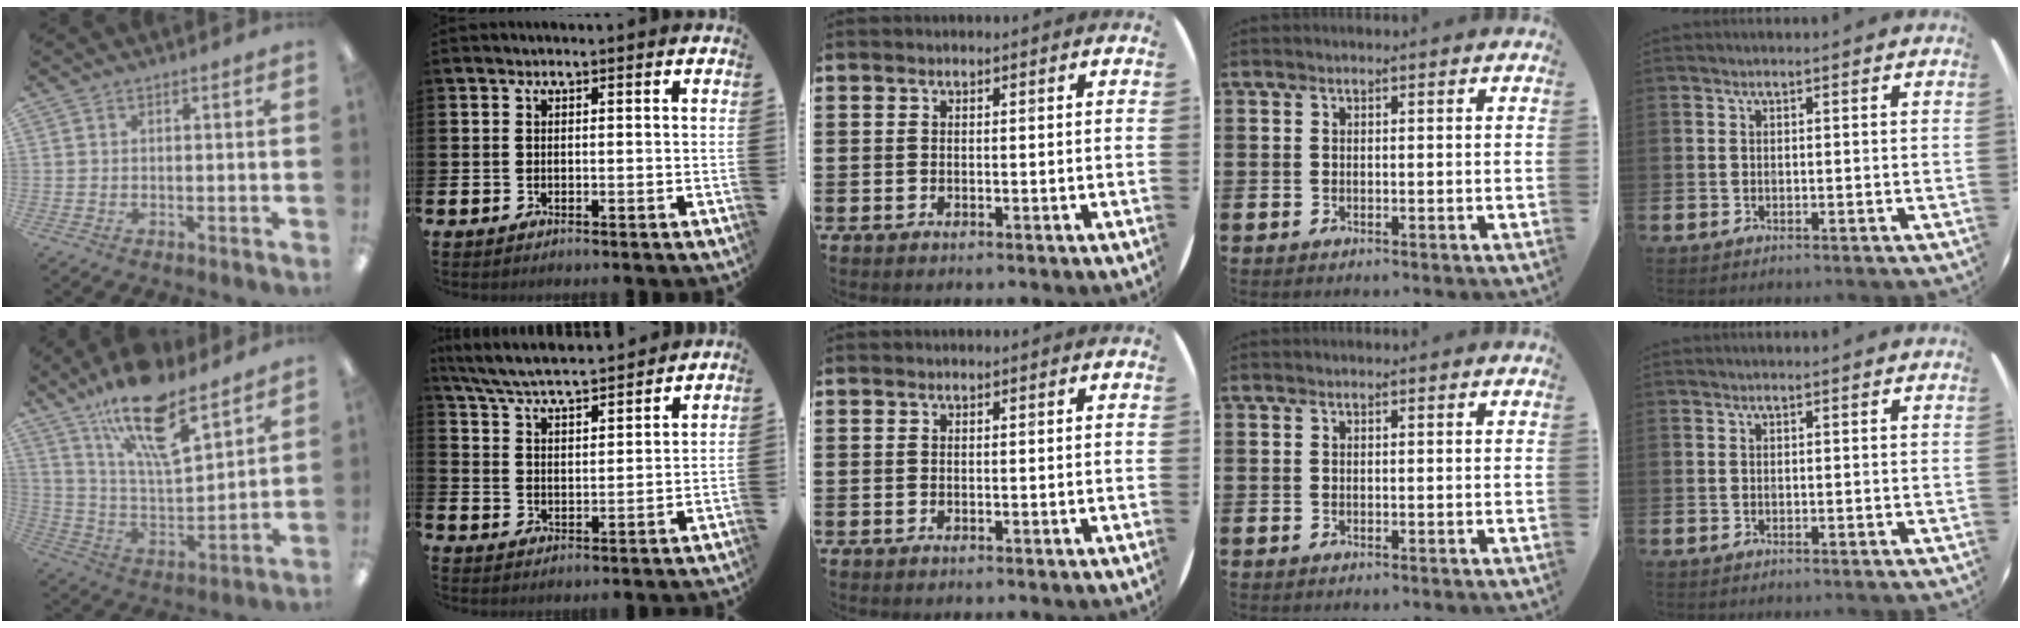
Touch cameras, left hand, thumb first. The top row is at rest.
{"thumb": {"total": 19.6, "force": [13.4, 7.0, 12.6], "torque": [-0.212, -0.074, 0.227]}, "index": {"total": 6.5, "force": [6.4, 0.4, 1.4], "torque": [-0.055, -0.040, 0.113]}}